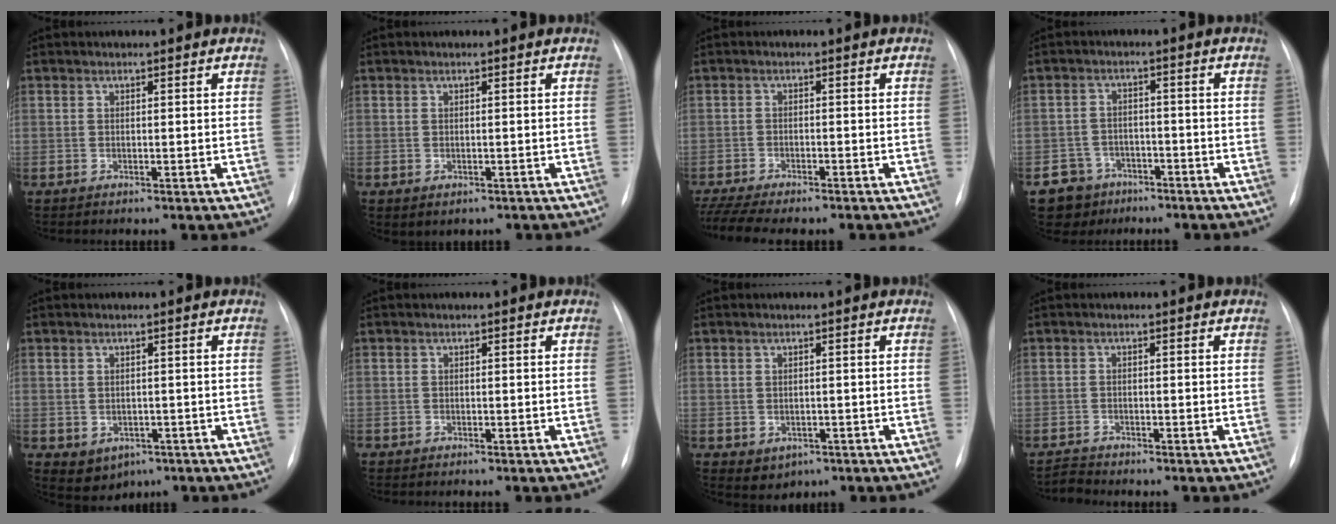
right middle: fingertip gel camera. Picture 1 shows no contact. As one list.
[{"total": 1.8, "force": [-1.0, 1.2, 0.8], "torque": [-0.013, -0.001, -0.004]}, {"total": 12.0, "force": [-10.1, 2.9, 5.8], "torque": [-0.100, -0.002, -0.144]}, {"total": 5.8, "force": [-3.6, 4.5, 0.1], "torque": [-0.001, 0.009, -0.056]}, {"total": 4.7, "force": [-1.9, 3.8, 1.9], "torque": [-0.028, 0.003, -0.012]}, {"total": 0.6, "force": [-0.6, 0.1, 0.1], "torque": [-0.006, -0.001, -0.013]}, {"total": 3.0, "force": [-1.2, 2.5, 1.2], "torque": [-0.013, 0.001, -0.003]}, {"total": 1.7, "force": [-1.6, -0.1, -0.5], "torque": [0.010, -0.011, -0.031]}]